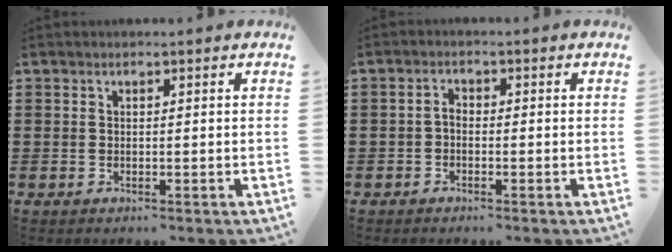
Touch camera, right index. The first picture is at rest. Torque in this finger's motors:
{"motor_torque": [0.50, -0.39, 0.16, 0.04]}